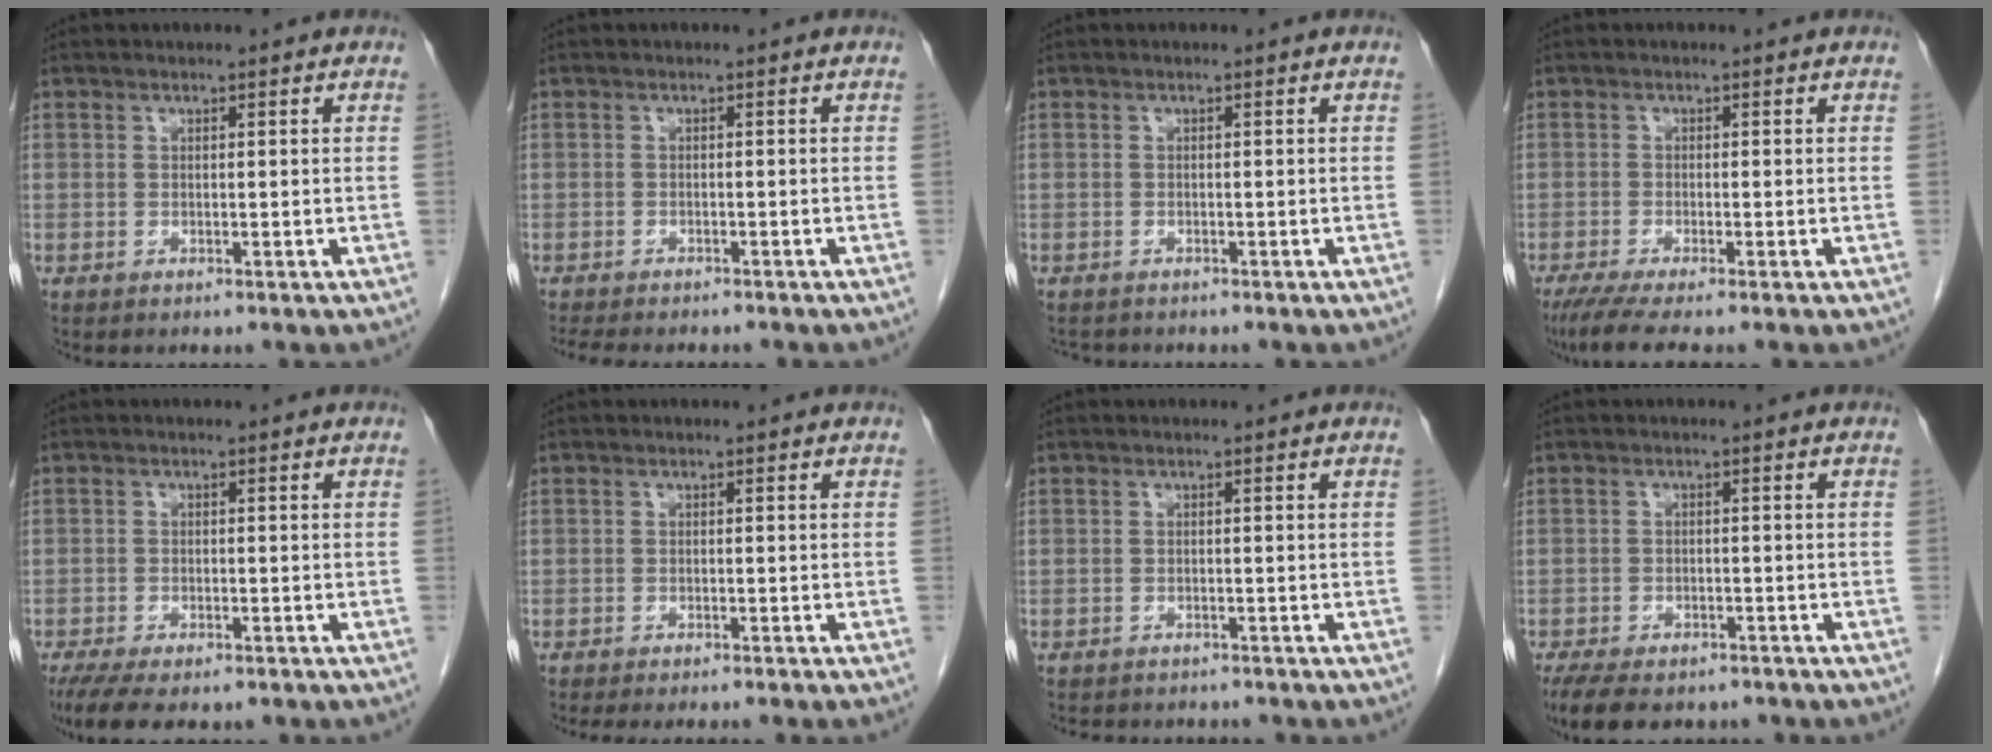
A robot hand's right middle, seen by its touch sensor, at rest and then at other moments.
{"total": 9.0, "force": [-7.9, 2.0, 3.9], "torque": [-0.055, -0.008, -0.106]}
{"total": 2.0, "force": [-1.8, 0.7, 0.4], "torque": [-0.010, -0.007, -0.025]}
{"total": 5.1, "force": [-4.0, -0.2, 3.2], "torque": [-0.050, -0.013, -0.069]}
{"total": 9.8, "force": [-7.6, 3.1, 5.3], "torque": [-0.082, -0.010, -0.112]}
{"total": 7.9, "force": [-7.0, 0.4, 3.7], "torque": [-0.029, -0.014, -0.094]}
{"total": 6.9, "force": [-6.2, 2.1, 2.1], "torque": [-0.029, 0.000, -0.076]}
{"total": 11.8, "force": [-9.5, 4.7, 5.3], "torque": [-0.102, -0.005, -0.132]}